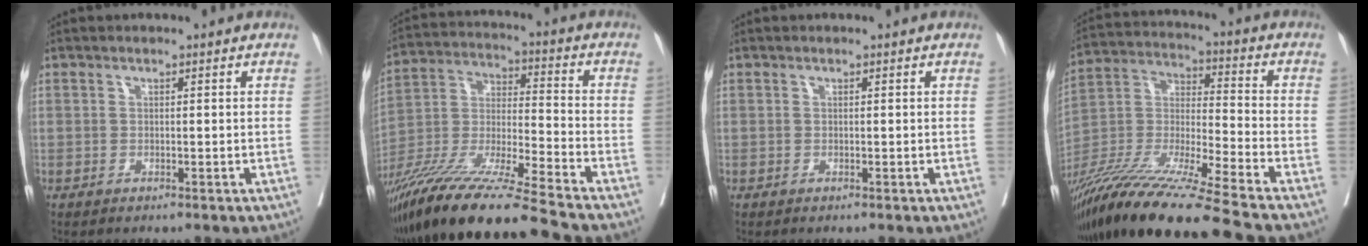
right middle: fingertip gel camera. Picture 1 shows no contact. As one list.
[{"total": 20.5, "force": [-16.6, -0.9, 11.9], "torque": [-0.262, -0.049, -0.311]}, {"total": 0.0}, {"total": 21.9, "force": [-18.0, -1.7, 12.3], "torque": [-0.269, -0.051, -0.335]}]